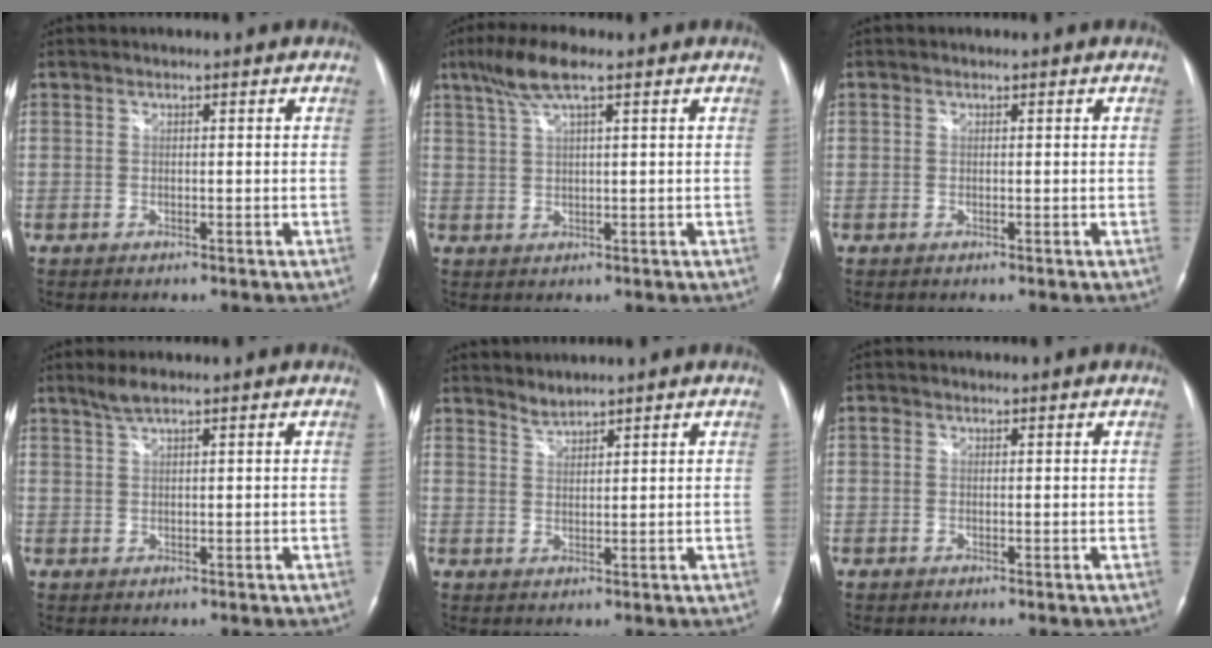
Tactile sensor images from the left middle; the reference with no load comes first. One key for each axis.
{"total": 5.9, "fx": 3.7, "fy": 0.7, "fz": 4.6, "tx": -0.103, "ty": 0.017, "tz": 0.073}
{"total": 0.0}
{"total": 2.4, "fx": 1.9, "fy": 0.2, "fz": 1.4, "tx": -0.036, "ty": 0.005, "tz": 0.040}
{"total": 1.8, "fx": 1.8, "fy": -0.1, "fz": -0.2, "tx": 0.002, "ty": 0.000, "tz": 0.038}
{"total": 0.8, "fx": 0.3, "fy": 0.7, "fz": 0.3, "tx": -0.008, "ty": 0.005, "tz": 0.004}